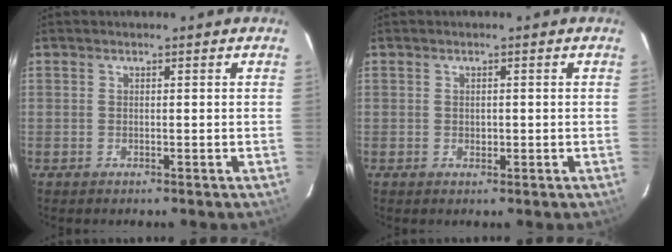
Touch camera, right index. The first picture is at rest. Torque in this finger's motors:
{"motor_torque": [-0.10, 0.02, -0.02, 0.00]}